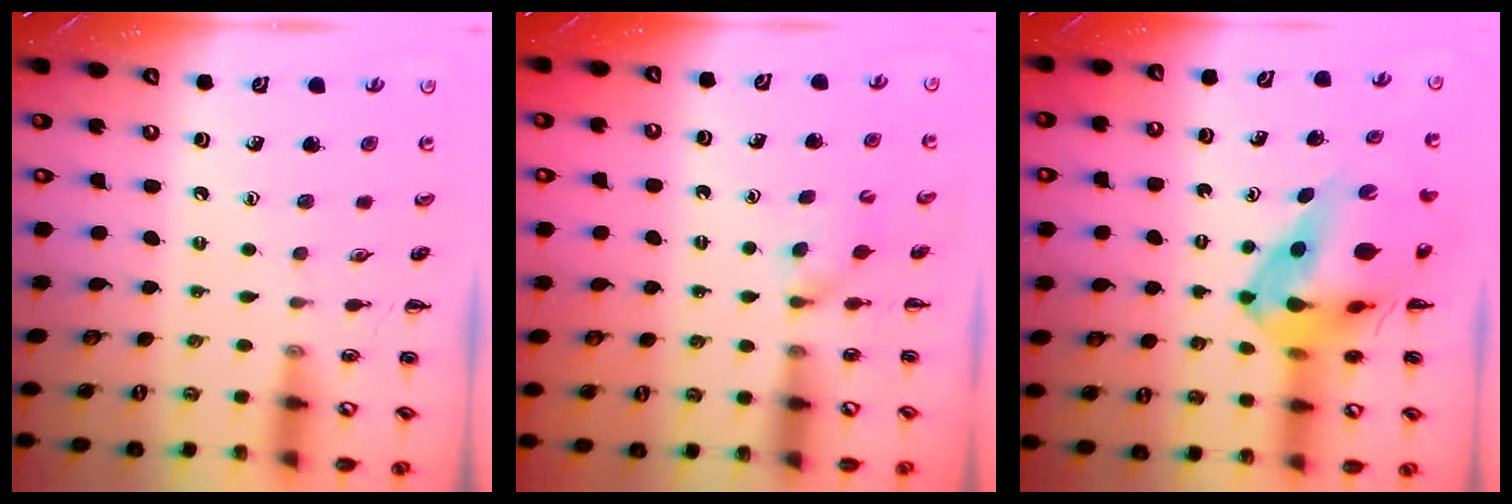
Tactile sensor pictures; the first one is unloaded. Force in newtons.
{"total": 3.5, "press": 3.4, "slide": 0.9}
{"total": 11.9, "press": 11.3, "slide": 3.7}